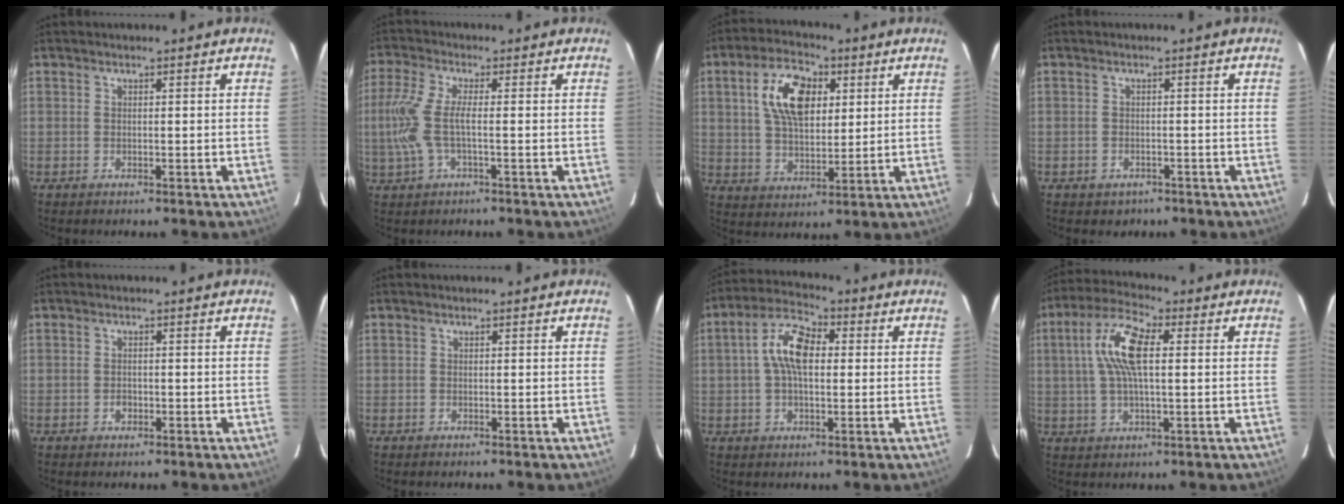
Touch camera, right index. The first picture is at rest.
{"total": 7.9, "force": [-1.1, 1.7, 7.6], "torque": [-0.173, -0.003, -0.019]}
{"total": 12.2, "force": [3.9, 6.7, 9.4], "torque": [-0.173, 0.022, 0.072]}
{"total": 3.0, "force": [-1.7, 2.4, 0.6], "torque": [-0.019, 0.002, -0.020]}
{"total": 1.5, "force": [-0.6, 1.1, 0.7], "torque": [-0.013, 0.003, -0.008]}
{"total": 0.0}
{"total": 9.3, "force": [1.0, 4.7, 8.0], "torque": [-0.155, 0.024, 0.014]}
{"total": 10.8, "force": [2.1, 3.7, 9.9], "torque": [-0.201, 0.020, 0.035]}